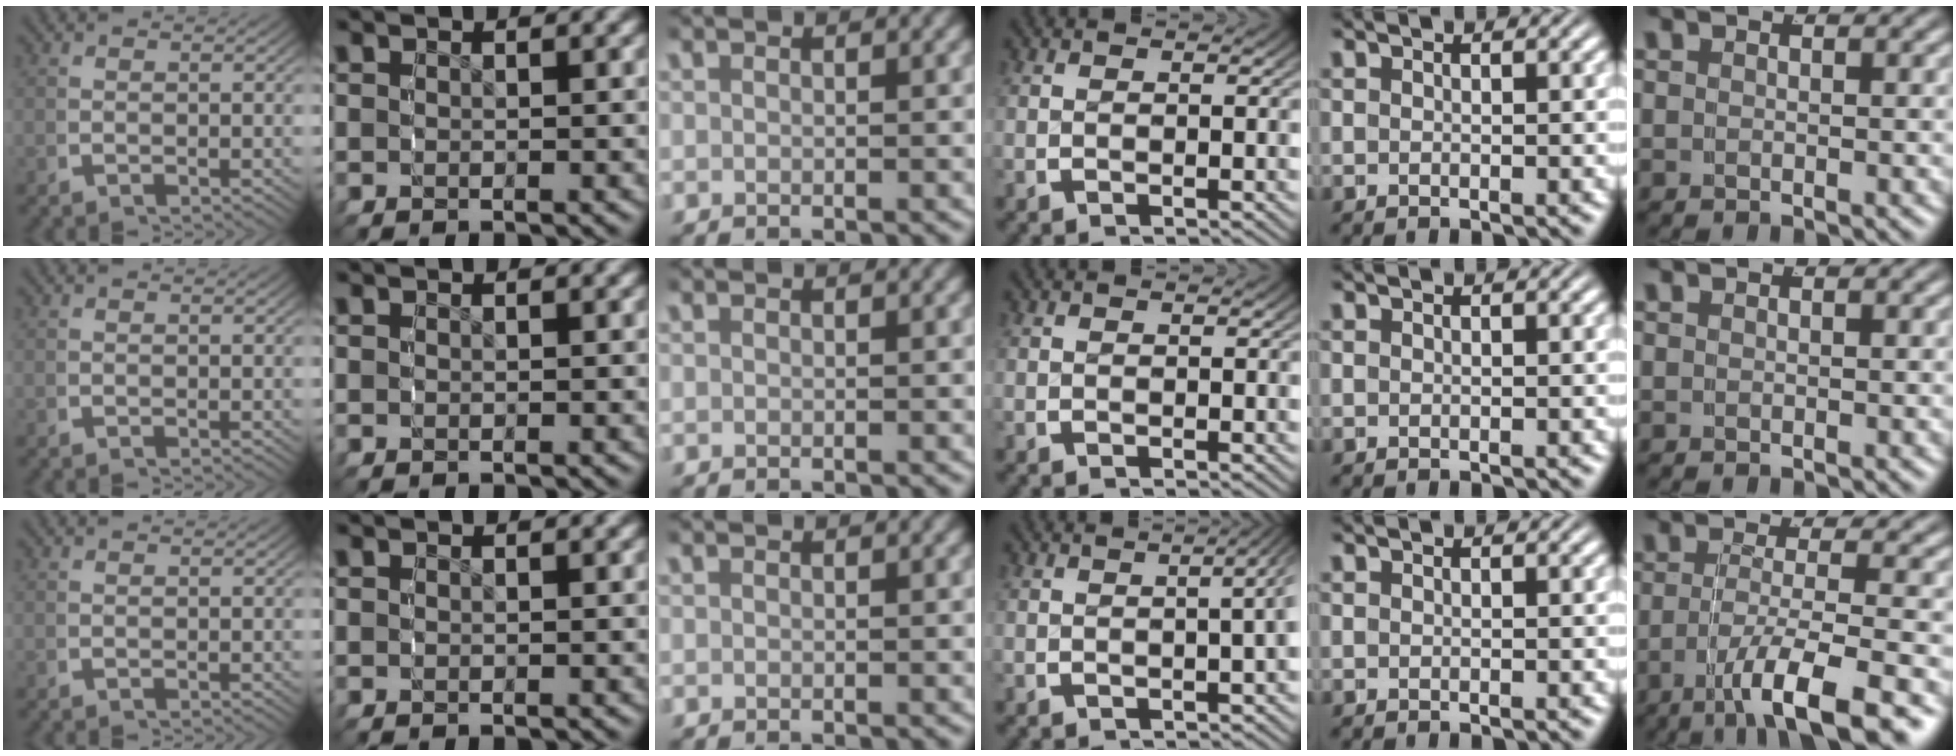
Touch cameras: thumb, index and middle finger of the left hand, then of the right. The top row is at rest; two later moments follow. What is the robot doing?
{"motion": "grasp_and_lifting", "object": "dispenser bottle"}